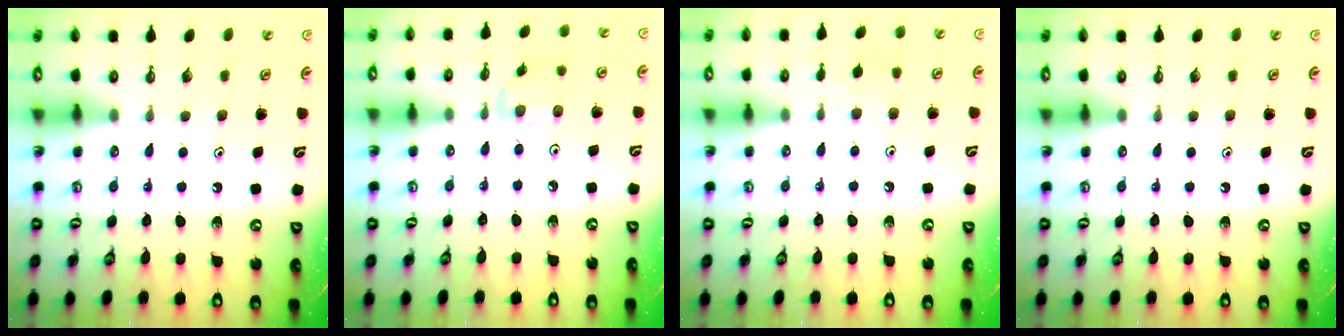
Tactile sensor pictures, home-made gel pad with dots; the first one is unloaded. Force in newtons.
{"total": 2.6, "press": 2.6, "slide": 0.4}
{"total": 4.1, "press": 4.1, "slide": 0.8}
{"total": 0.0}